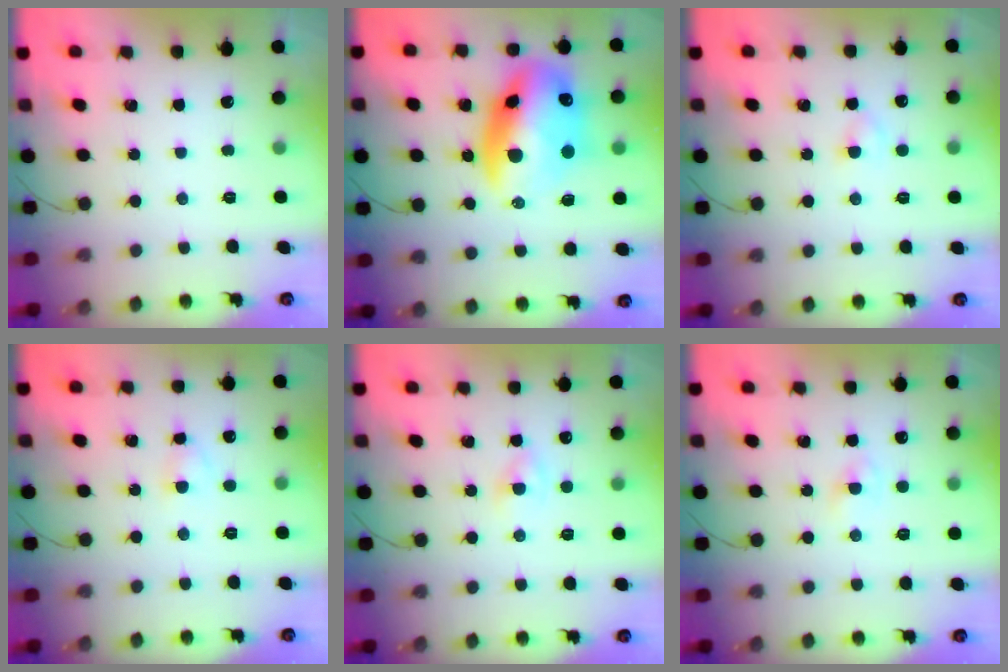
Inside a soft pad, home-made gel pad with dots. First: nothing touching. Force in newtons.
{"total": 19.4, "press": 18.8, "slide": 4.6}
{"total": 2.6, "press": 2.3, "slide": 1.2}
{"total": 2.4, "press": 2.2, "slide": 1.1}
{"total": 2.0, "press": 1.9, "slide": 0.7}
{"total": 0.7, "press": 0.6, "slide": 0.5}